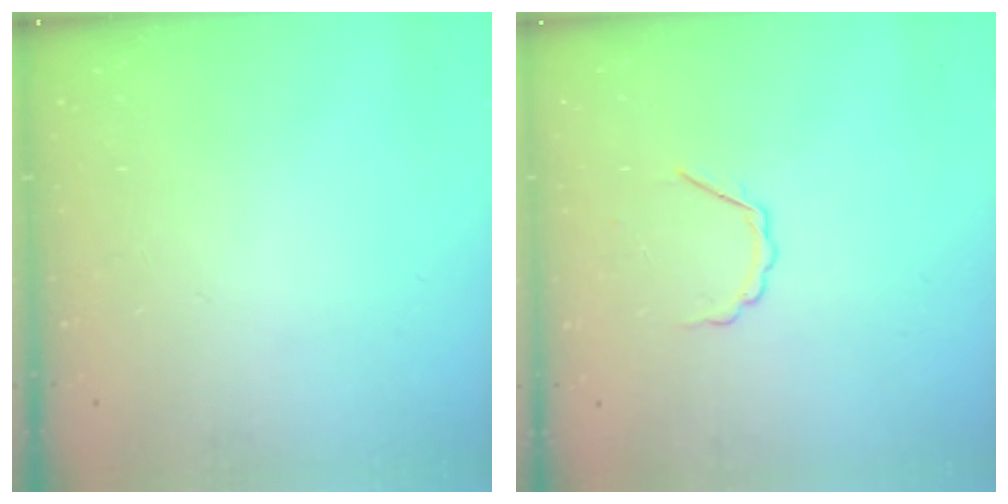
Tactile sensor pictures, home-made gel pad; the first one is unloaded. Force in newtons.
{"total": 3.6, "press": 3.5, "slide": 0.8}